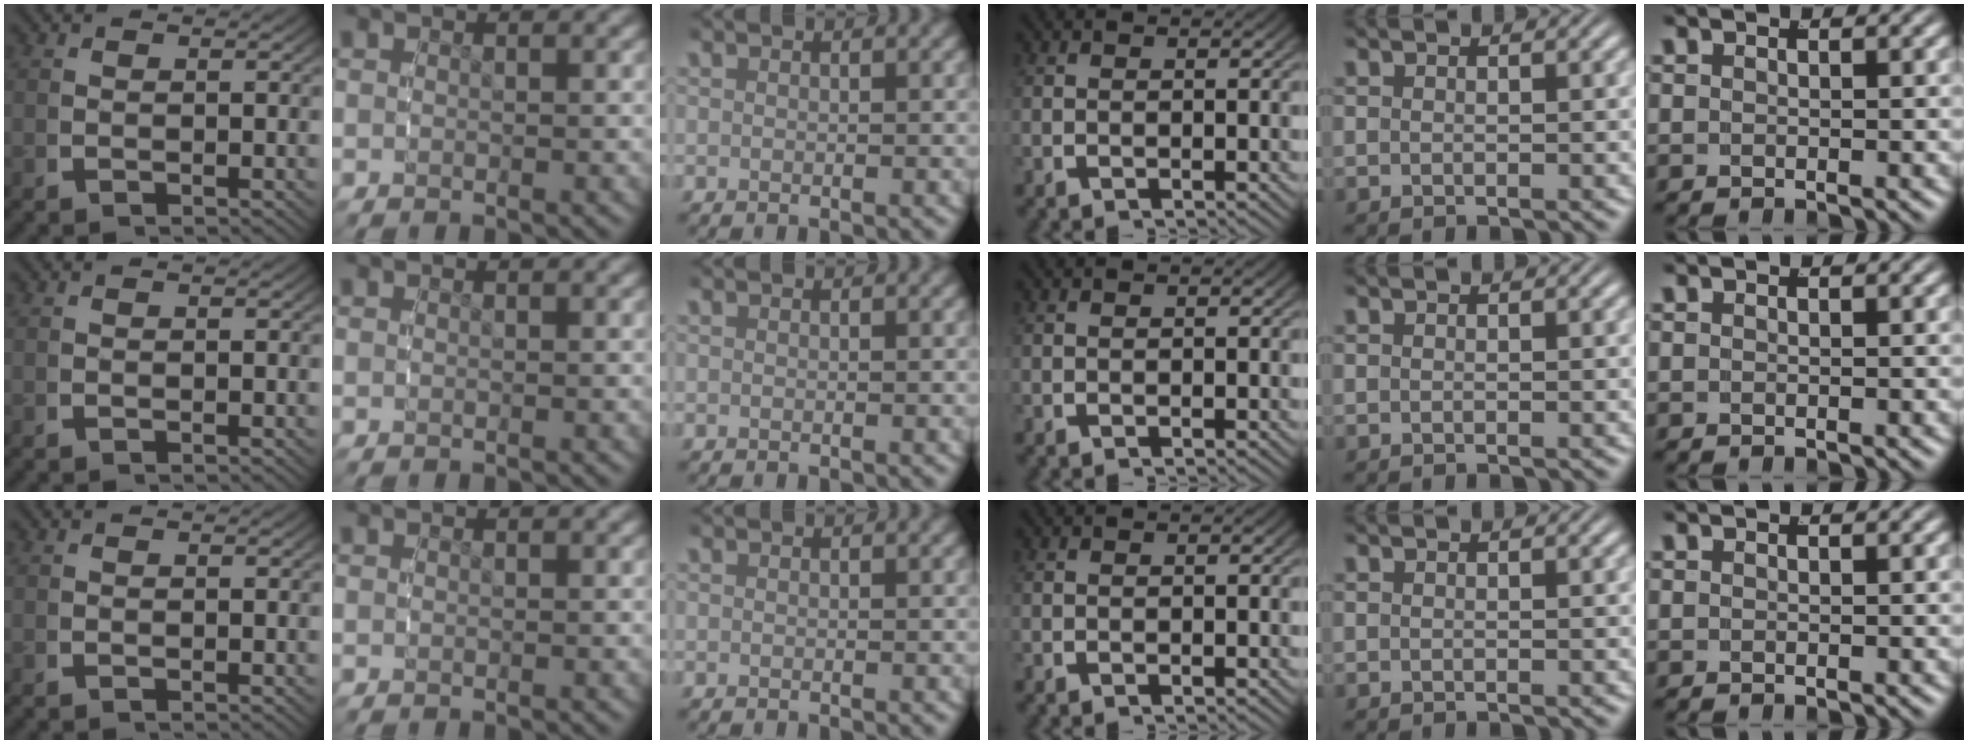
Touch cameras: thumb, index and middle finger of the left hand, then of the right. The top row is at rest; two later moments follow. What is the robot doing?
{"motion": "reach", "object": "backpack"}